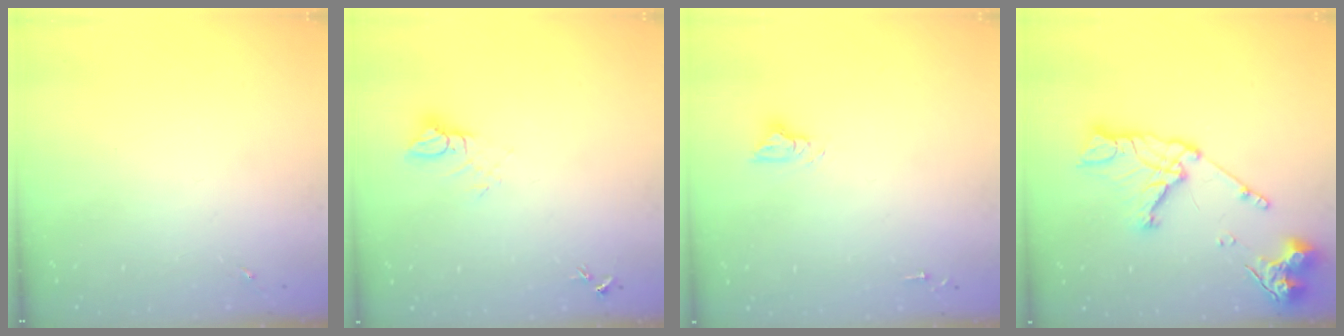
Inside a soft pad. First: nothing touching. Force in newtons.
{"total": 5.0, "press": 5.0, "slide": 0.4}
{"total": 4.8, "press": 4.8, "slide": 0.4}
{"total": 17.1, "press": 17.0, "slide": 1.9}